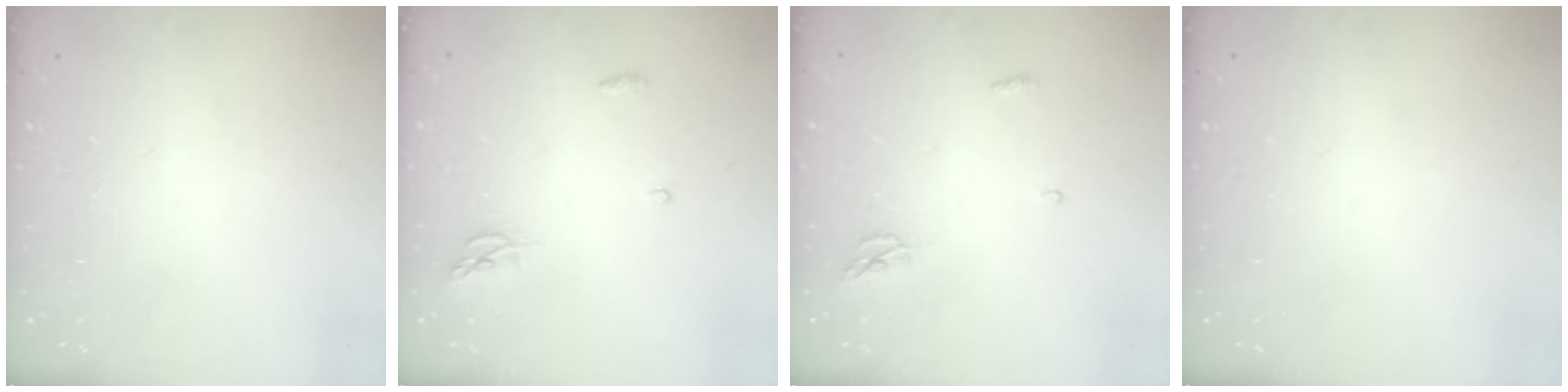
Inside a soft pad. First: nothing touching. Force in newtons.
{"total": 4.0, "press": 3.9, "slide": 0.4}
{"total": 3.5, "press": 3.5, "slide": 0.3}
{"total": 0.0}